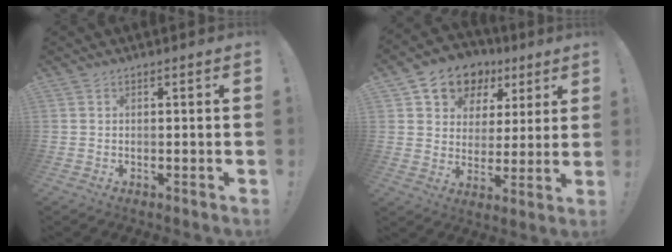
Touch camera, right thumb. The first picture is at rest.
{"total": 11.3, "force": [6.2, 8.6, 3.8], "torque": [-0.061, -0.038, 0.119]}